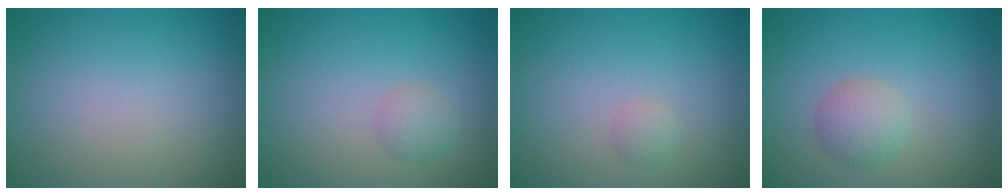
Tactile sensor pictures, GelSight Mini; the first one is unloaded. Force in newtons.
{"total": 1.4, "press": 1.4, "slide": 0.1}
{"total": 0.8, "press": 0.8, "slide": 0.0}
{"total": 2.3, "press": 2.3, "slide": 0.1}